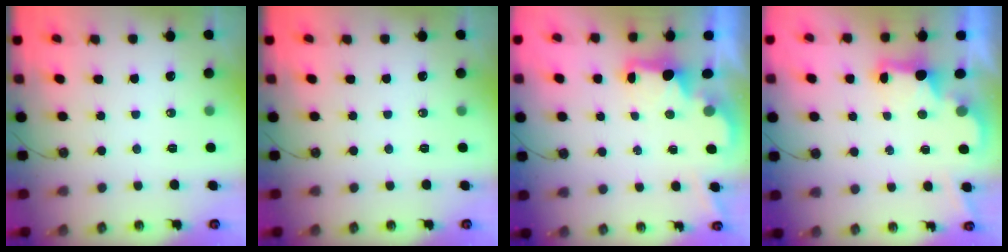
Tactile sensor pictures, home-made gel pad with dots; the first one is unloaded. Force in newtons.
{"total": 0.0}
{"total": 2.1, "press": 1.9, "slide": 0.8}
{"total": 2.2, "press": 2.1, "slide": 0.6}